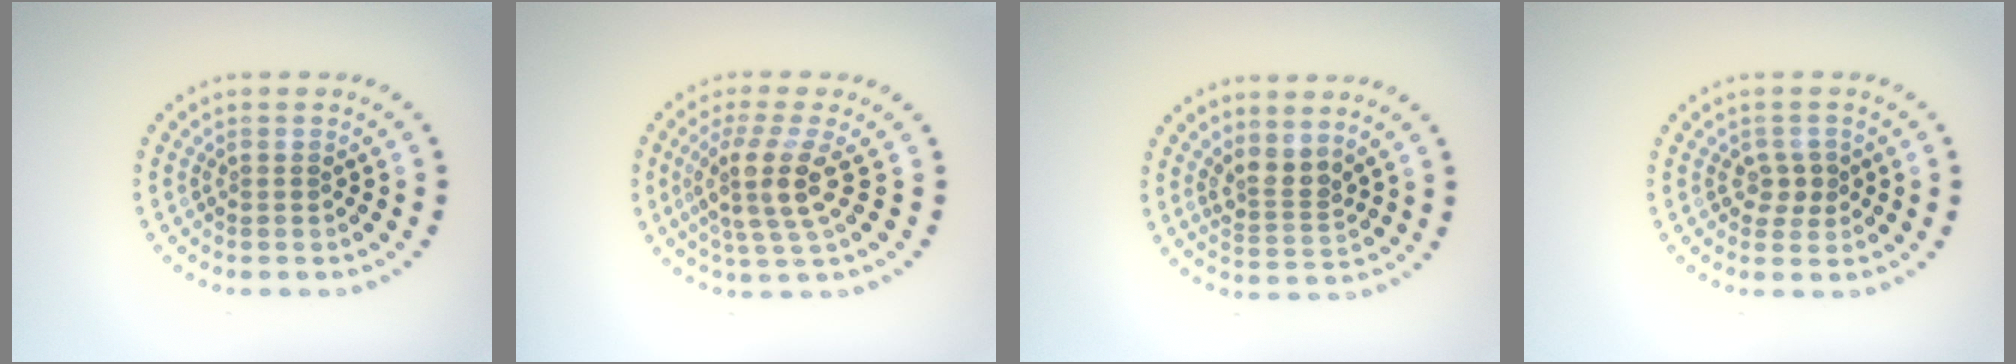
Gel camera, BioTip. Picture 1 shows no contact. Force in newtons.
{"total": 4.3, "press": 3.3, "slide": 2.7}
{"total": 2.6, "press": 1.9, "slide": 1.7}
{"total": 1.9, "press": 1.8, "slide": 0.6}